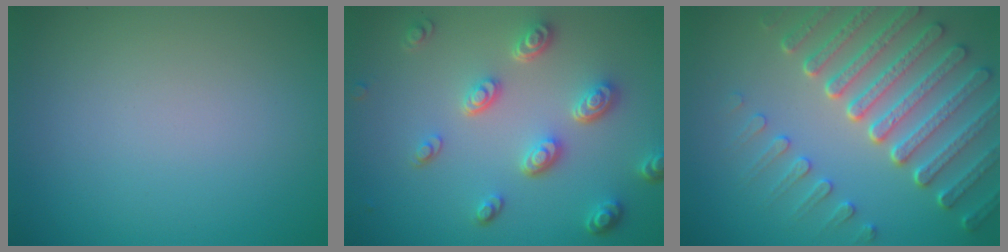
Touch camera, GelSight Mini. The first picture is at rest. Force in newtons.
{"total": 4.8, "press": 3.6, "slide": 3.2}
{"total": 7.4, "press": 5.7, "slide": 4.7}